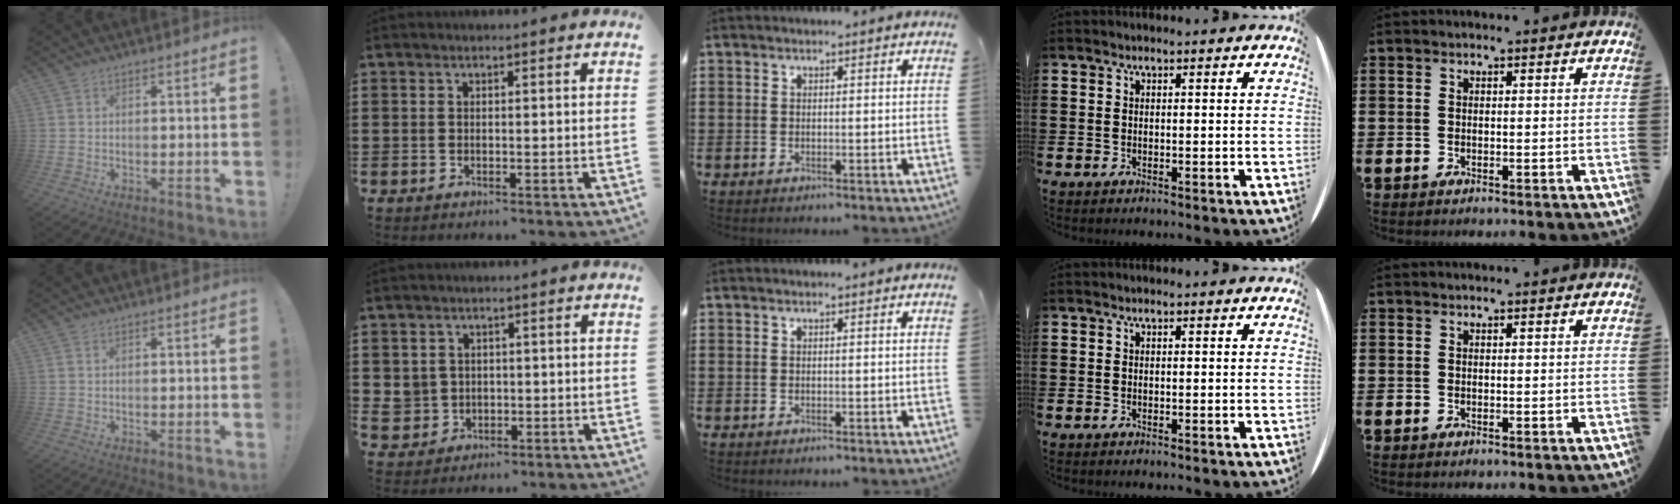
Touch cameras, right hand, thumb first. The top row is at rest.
{"index": {"total": 3.4, "force": [0.1, 3.4, 0.4], "torque": [-0.031, 0.008, -0.001]}}